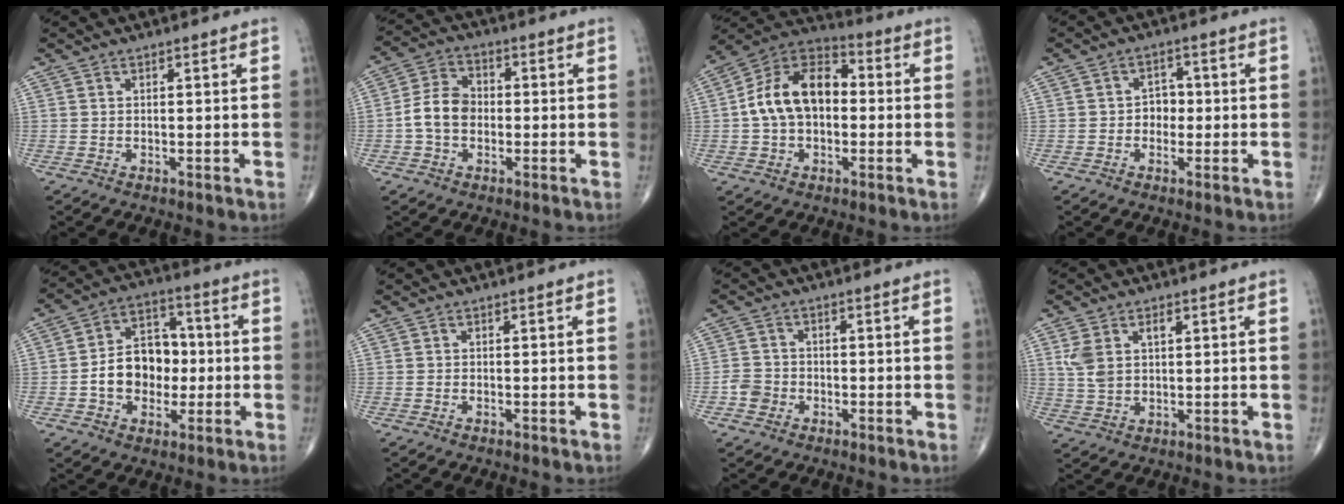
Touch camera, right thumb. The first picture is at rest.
{"total": 7.5, "force": [-1.1, 5.6, 4.9], "torque": [-0.082, 0.025, -0.030]}
{"total": 14.8, "force": [0.0, 9.8, 11.1], "torque": [-0.174, 0.037, -0.015]}
{"total": 3.6, "force": [-0.4, 2.9, 2.0], "torque": [-0.003, 0.011, -0.016]}
{"total": 12.6, "force": [-1.4, 9.4, 8.3], "torque": [-0.092, 0.033, -0.029]}
{"total": 0.0}
{"total": 3.3, "force": [-1.4, 2.8, 1.1], "torque": [-0.005, 0.013, -0.032]}
{"total": 6.1, "force": [2.1, 3.6, 4.4], "torque": [-0.089, 0.003, 0.049]}